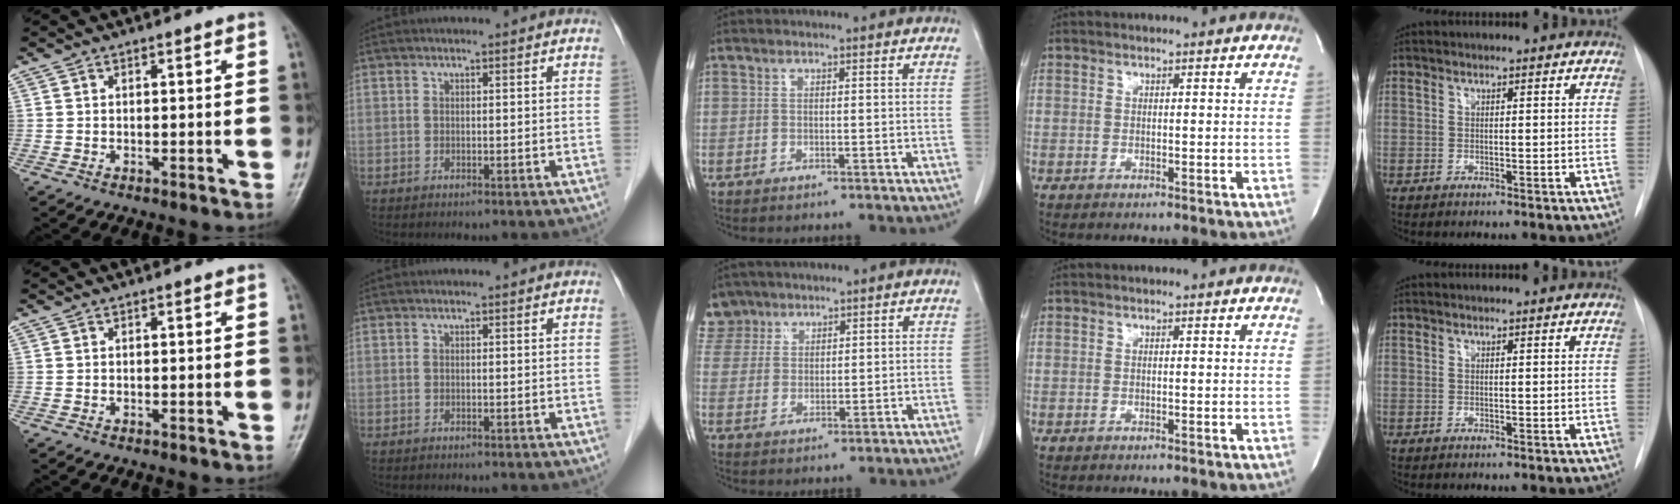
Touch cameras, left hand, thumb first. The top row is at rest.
{"middle": {"total": 5.0, "force": [4.1, 2.8, -0.5], "torque": [0.020, 0.005, 0.082]}}